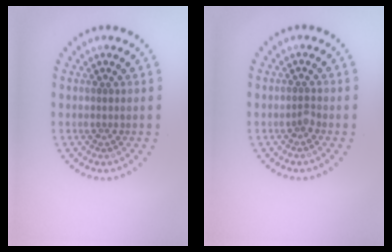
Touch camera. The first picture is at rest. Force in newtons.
{"total": 0.8, "press": 0.6, "slide": 0.6}